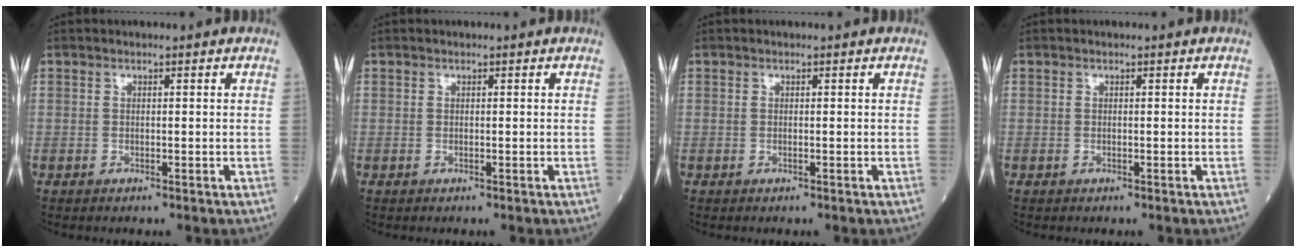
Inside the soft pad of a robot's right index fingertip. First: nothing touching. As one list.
[{"total": 0.0}, {"total": 0.0}, {"total": 0.0}]